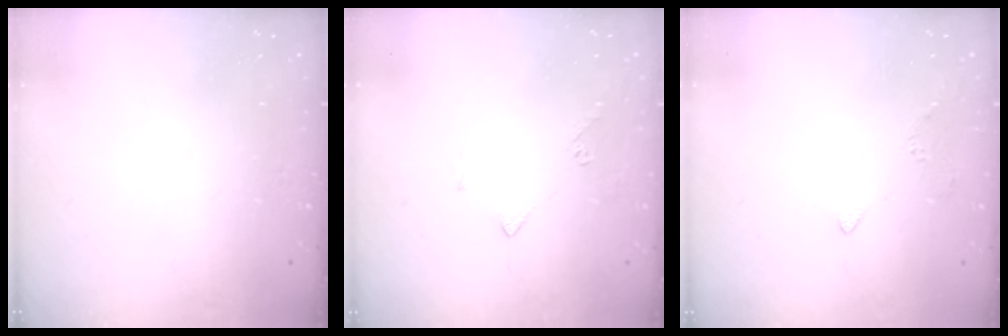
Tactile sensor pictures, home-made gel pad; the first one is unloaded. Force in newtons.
{"total": 3.2, "press": 3.1, "slide": 0.7}
{"total": 3.0, "press": 2.9, "slide": 0.7}